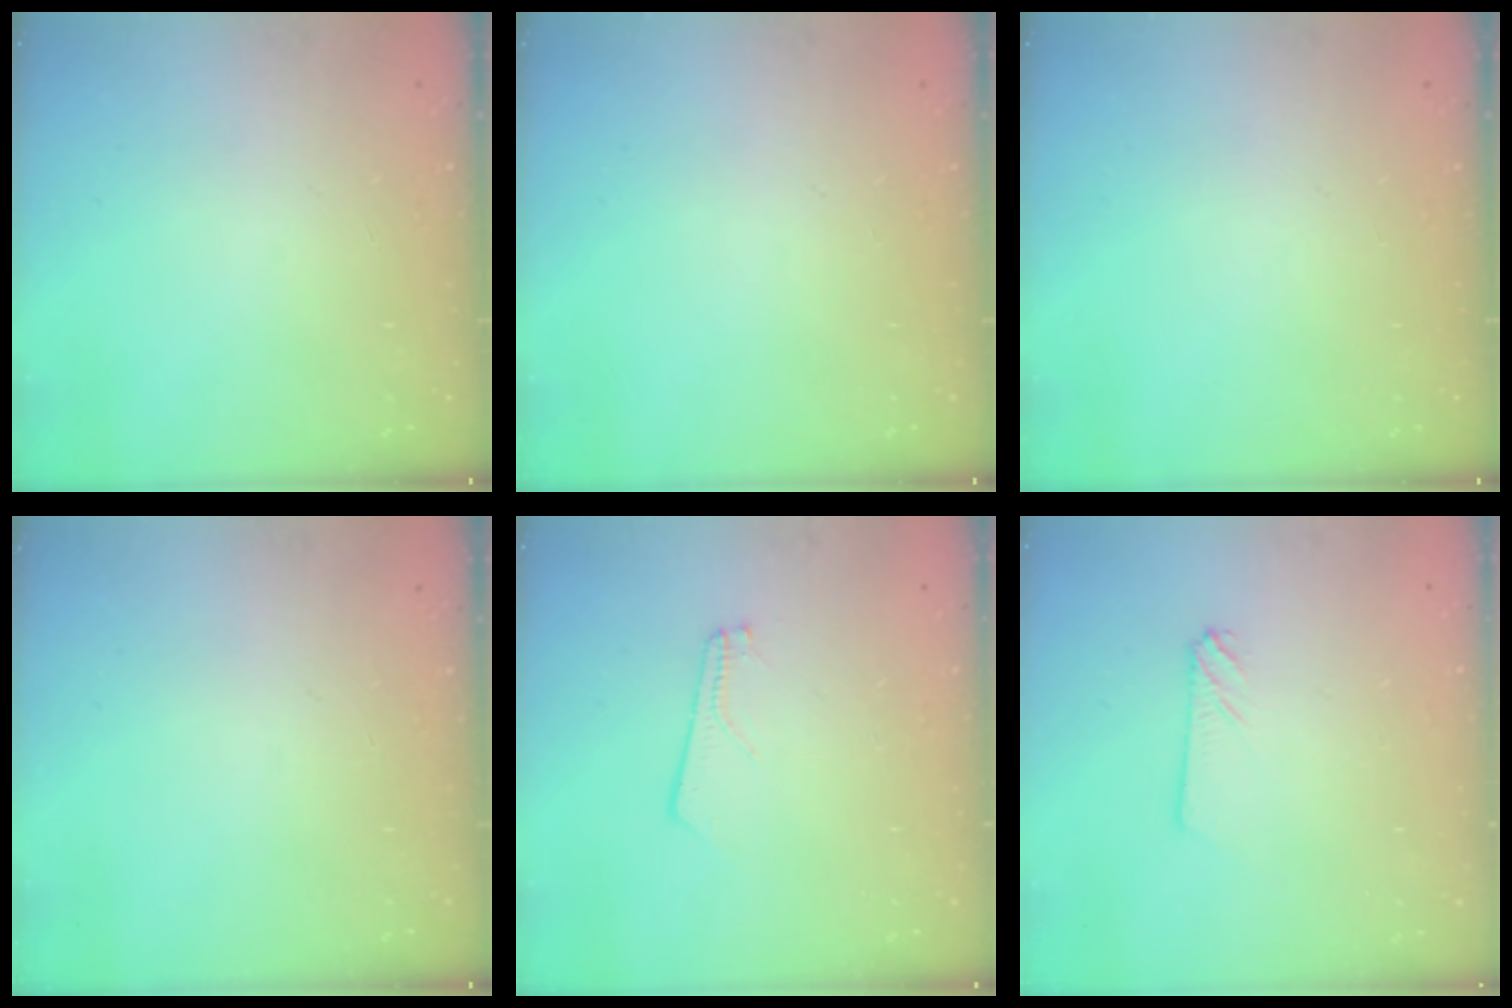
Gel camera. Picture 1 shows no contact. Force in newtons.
{"total": 0.0}
{"total": 0.0}
{"total": 0.0}
{"total": 2.1, "press": 2.1, "slide": 0.3}
{"total": 2.7, "press": 2.7, "slide": 0.3}